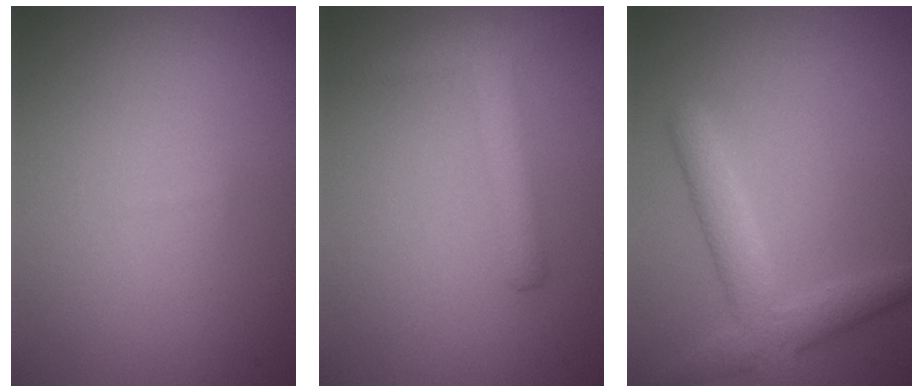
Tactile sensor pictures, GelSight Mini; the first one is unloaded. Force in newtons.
{"total": 2.5, "press": 2.5, "slide": 0.0}
{"total": 3.8, "press": 3.8, "slide": 0.1}